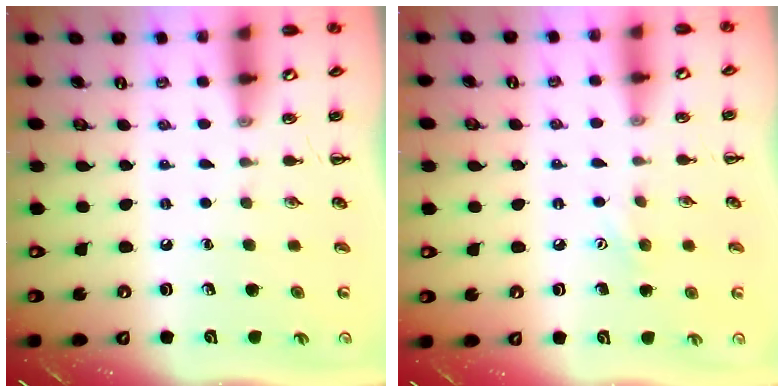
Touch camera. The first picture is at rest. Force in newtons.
{"total": 5.3, "press": 5.1, "slide": 1.3}